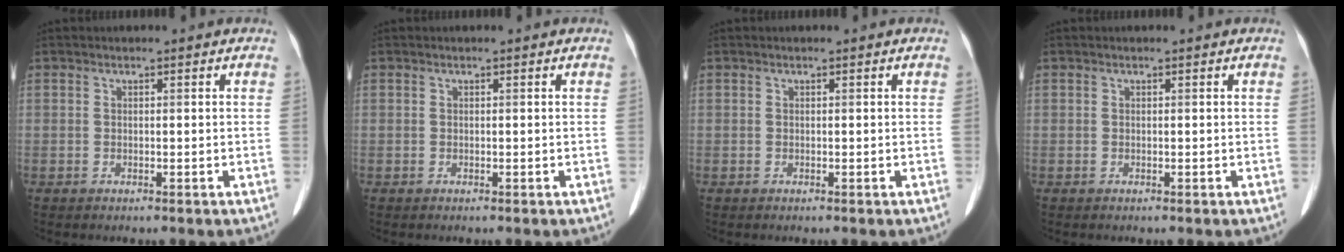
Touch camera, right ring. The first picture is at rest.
{"total": 0.0}
{"total": 0.0}
{"total": 0.0}